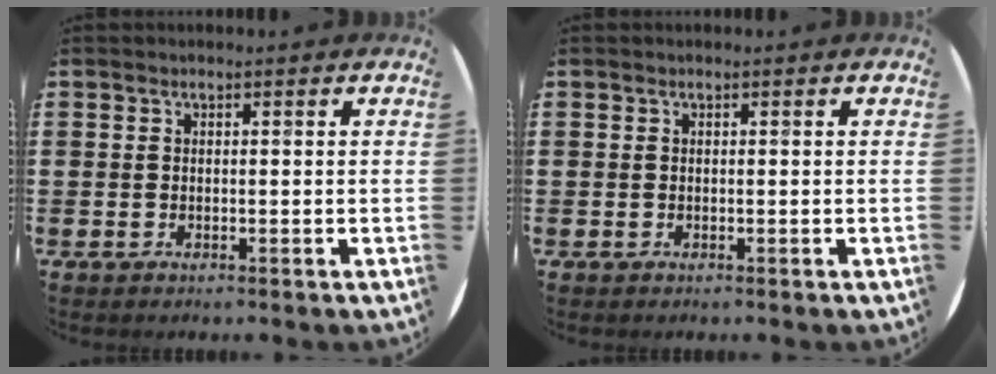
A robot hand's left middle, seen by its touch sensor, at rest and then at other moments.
{"total": 0.0}